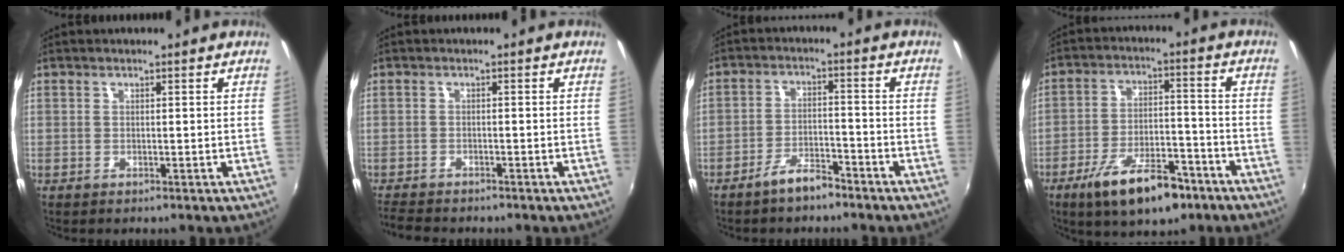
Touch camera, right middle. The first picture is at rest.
{"total": 5.0, "force": [-4.6, 0.9, 1.6], "torque": [-0.050, -0.019, -0.082]}
{"total": 5.2, "force": [-4.3, 1.4, 2.5], "torque": [-0.061, 0.007, -0.071]}
{"total": 13.8, "force": [-8.9, 5.1, 9.3], "torque": [-0.180, -0.005, -0.140]}